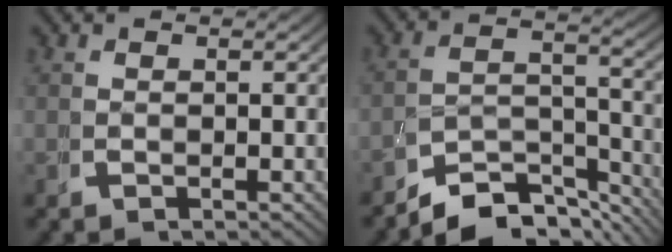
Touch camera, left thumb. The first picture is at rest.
{"total": 6.9, "force": [-5.3, 2.8, 3.3], "torque": [-0.050, -0.016, -0.089]}